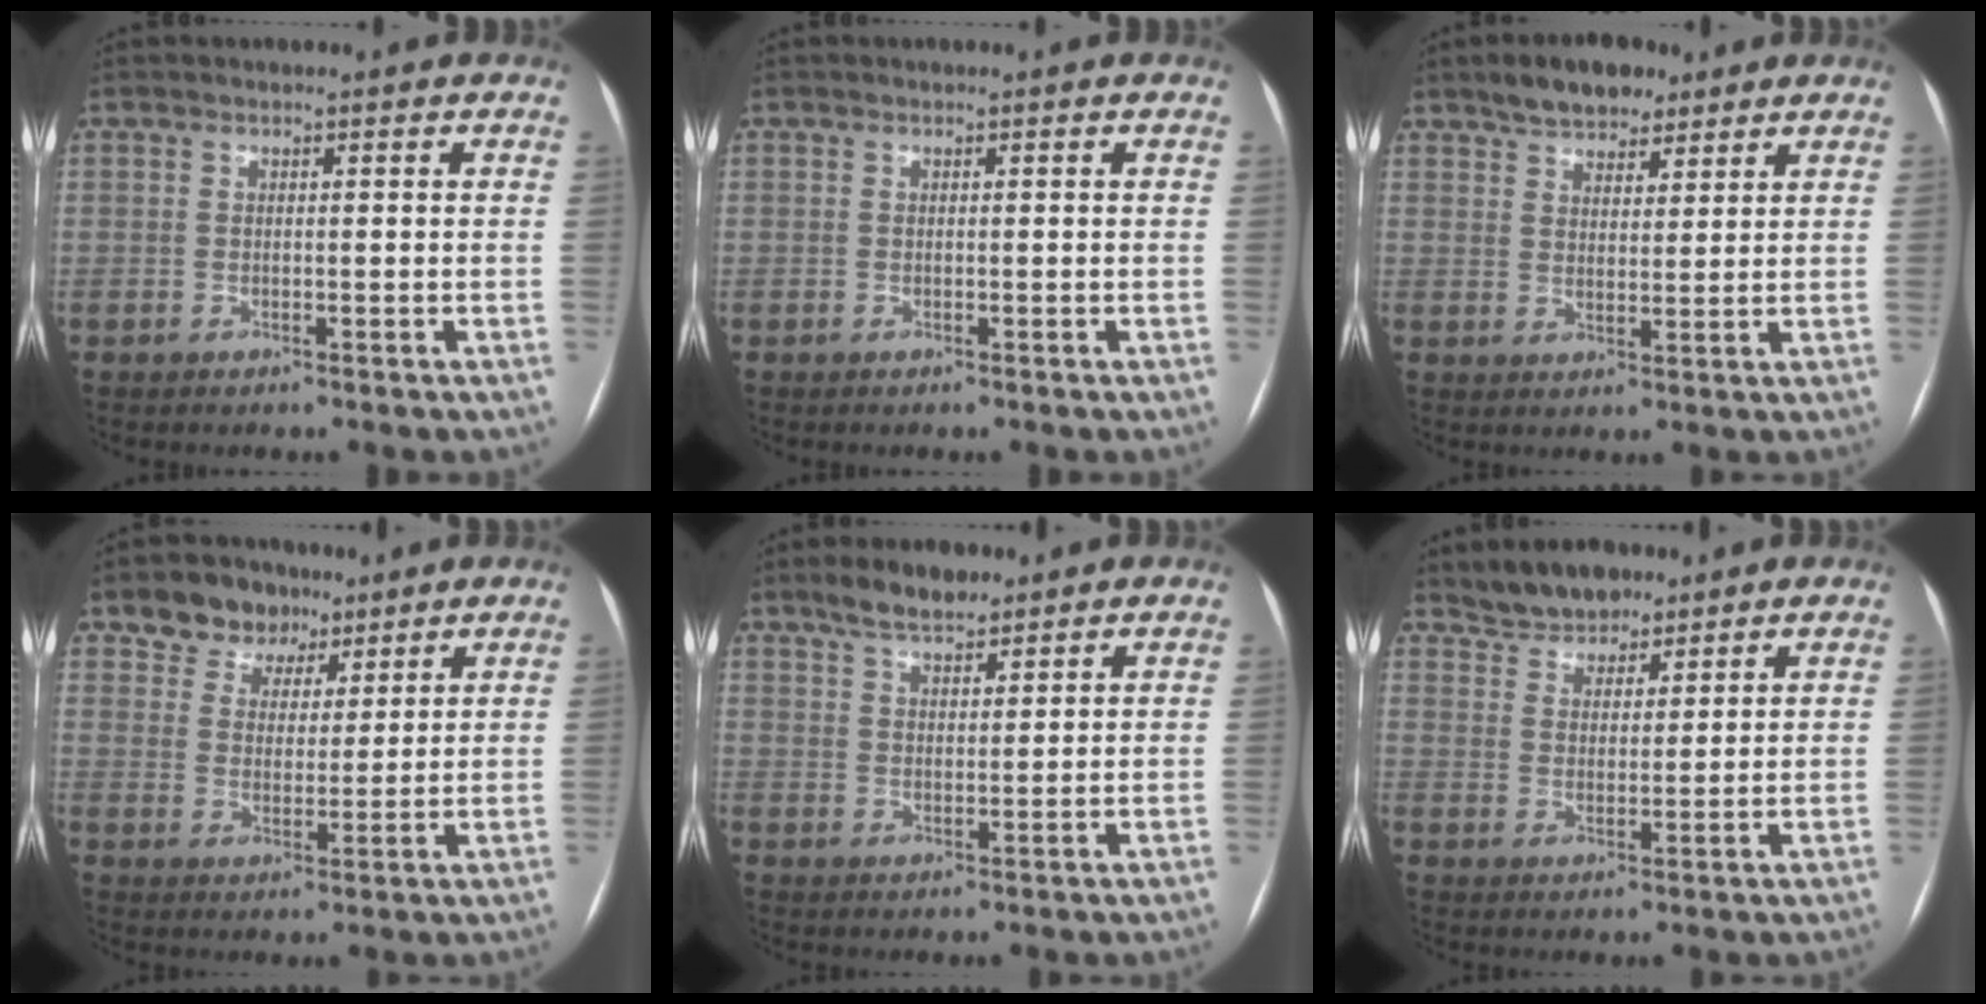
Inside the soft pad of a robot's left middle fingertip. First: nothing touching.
{"total": 0.0}
{"total": 7.1, "force": [5.4, 3.4, 3.3], "torque": [-0.050, 0.013, 0.091]}
{"total": 7.0, "force": [5.0, 4.8, 1.2], "torque": [-0.019, 0.015, 0.086]}
{"total": 5.8, "force": [4.7, 1.8, 2.9], "torque": [-0.057, 0.010, 0.086]}
{"total": 6.2, "force": [5.4, 2.8, 1.5], "torque": [-0.028, 0.010, 0.100]}